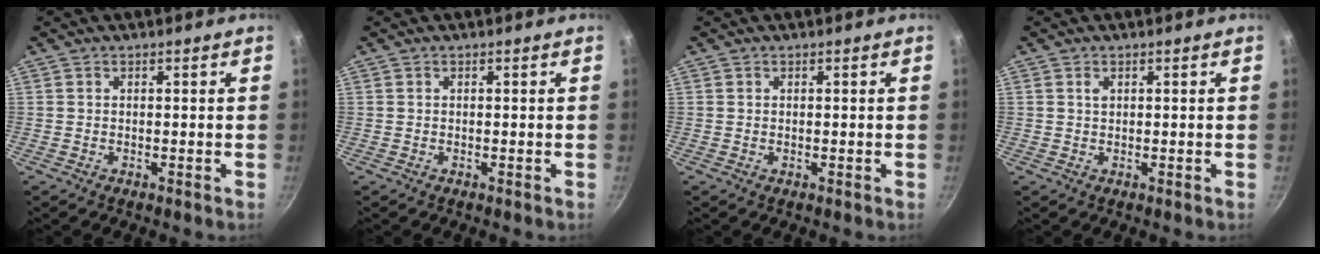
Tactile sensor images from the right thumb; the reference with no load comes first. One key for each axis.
{"total": 0.0}
{"total": 0.0}
{"total": 1.1, "fx": 0.4, "fy": 0.8, "fz": 0.6, "tx": -0.006, "ty": 0.000, "tz": 0.007}